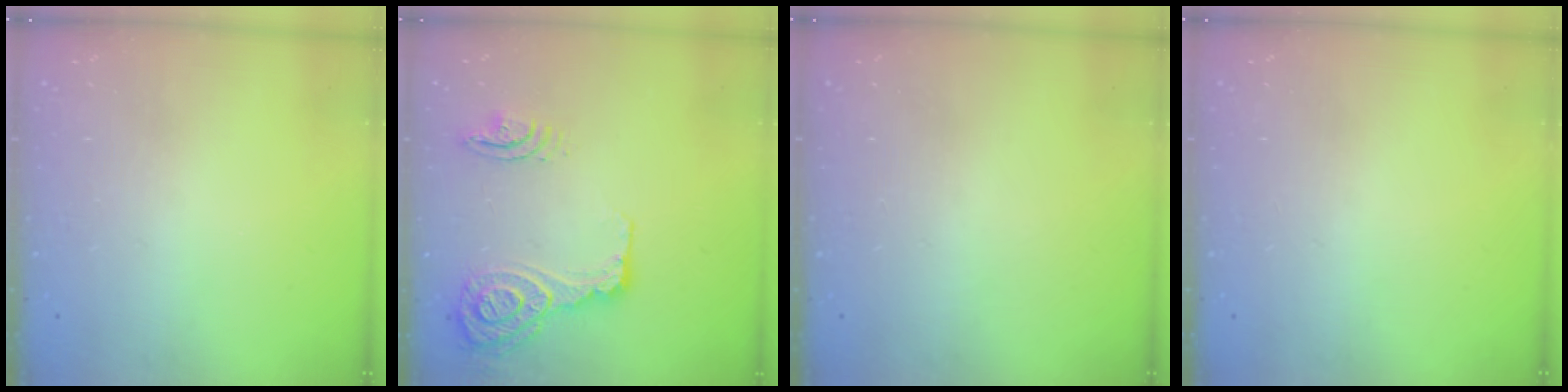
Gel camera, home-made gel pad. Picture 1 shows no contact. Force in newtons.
{"total": 17.9, "press": 17.6, "slide": 3.7}
{"total": 0.0}
{"total": 0.0}